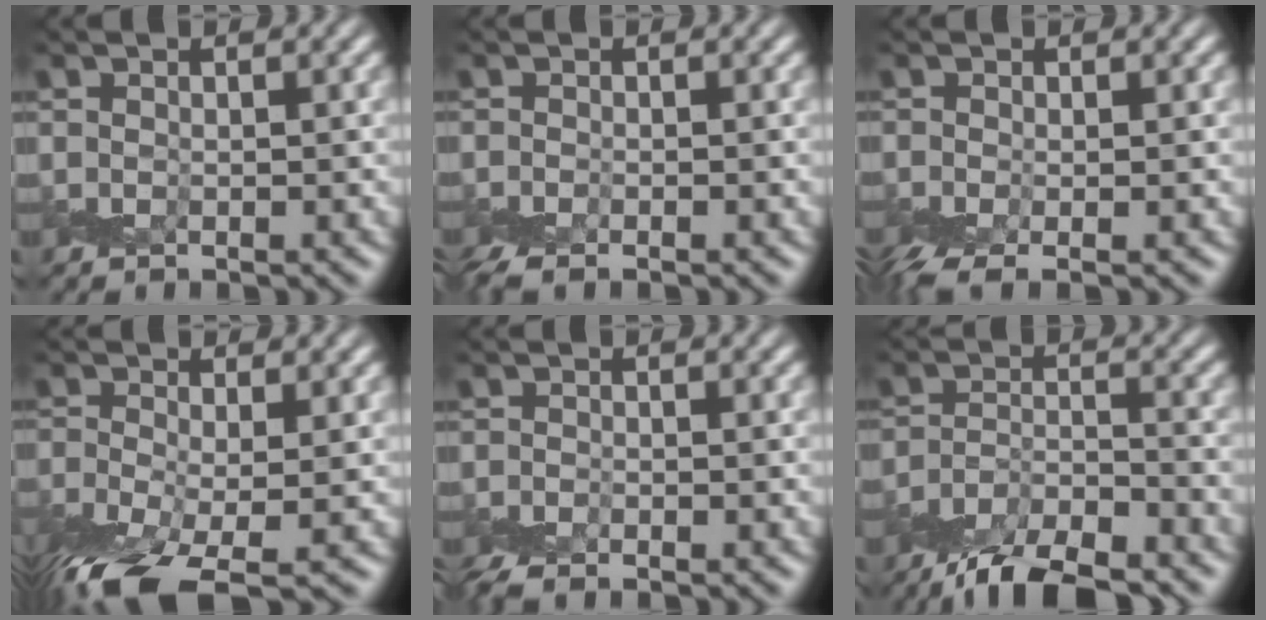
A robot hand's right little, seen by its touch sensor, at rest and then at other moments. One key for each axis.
{"total": 1.8, "fx": -1.6, "fy": 0.3, "fz": 0.8, "tx": -0.021, "ty": -0.007, "tz": -0.041}
{"total": 3.0, "fx": -1.9, "fy": 0.9, "fz": 2.1, "tx": -0.048, "ty": -0.009, "tz": -0.042}
{"total": 8.1, "fx": -5.1, "fy": 2.6, "fz": 5.8, "tx": -0.125, "ty": -0.035, "tz": -0.099}
{"total": 1.8, "fx": -1.7, "fy": 0.1, "fz": 0.5, "tx": -0.014, "ty": -0.008, "tz": -0.043}
{"total": 6.9, "fx": -6.0, "fy": 1.2, "fz": 3.1, "tx": -0.053, "ty": -0.005, "tz": -0.109}